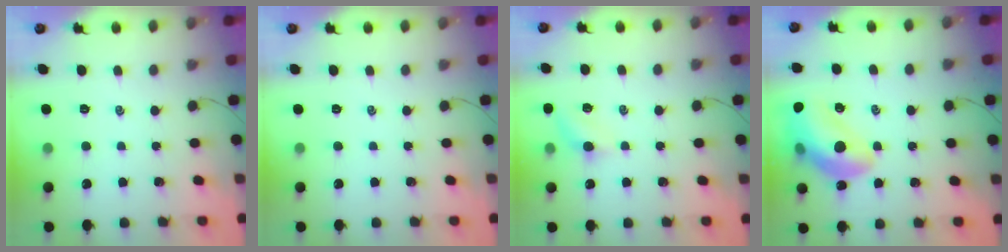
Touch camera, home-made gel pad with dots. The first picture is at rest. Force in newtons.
{"total": 0.0}
{"total": 5.5, "press": 5.3, "slide": 1.4}
{"total": 18.1, "press": 17.9, "slide": 3.1}